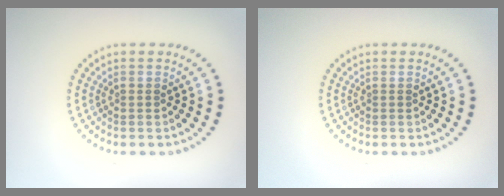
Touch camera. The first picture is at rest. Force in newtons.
{"total": 0.0}